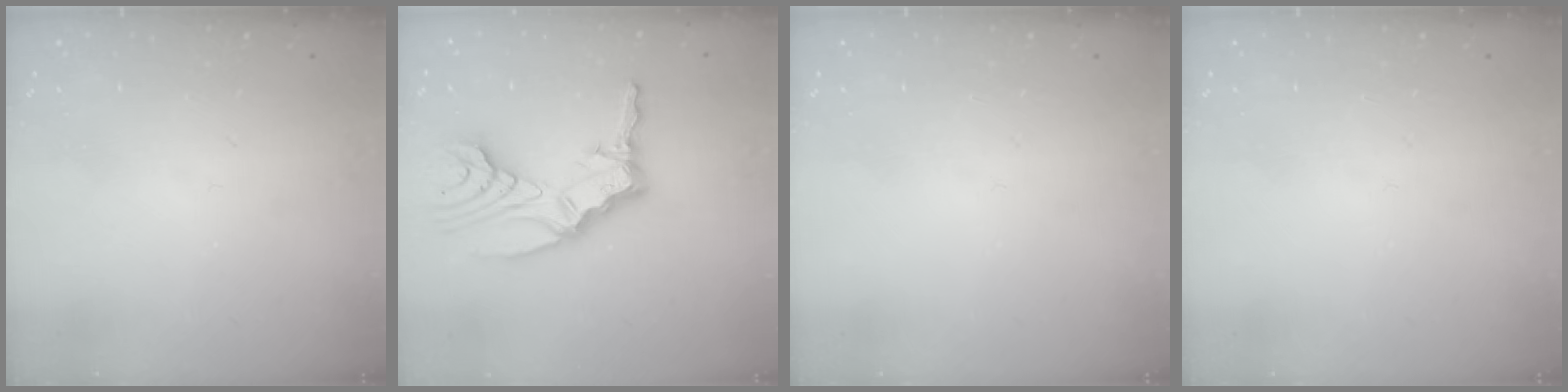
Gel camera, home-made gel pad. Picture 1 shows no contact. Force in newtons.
{"total": 14.1, "press": 13.9, "slide": 2.4}
{"total": 0.0}
{"total": 0.0}